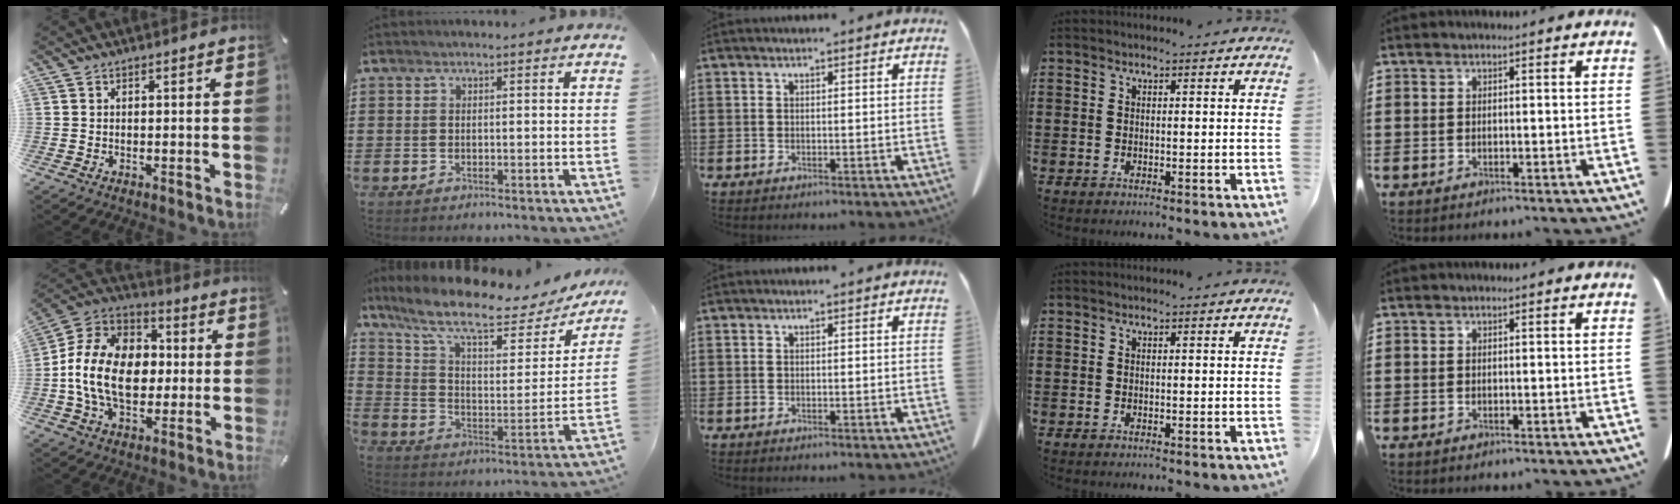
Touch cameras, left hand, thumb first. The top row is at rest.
{"thumb": {"total": 15.9, "force": [-2.5, 12.0, 10.1], "torque": [-0.223, 0.023, -0.044]}, "index": {"total": 10.8, "force": [8.1, 2.3, 6.8], "torque": [-0.156, -0.044, 0.136]}}